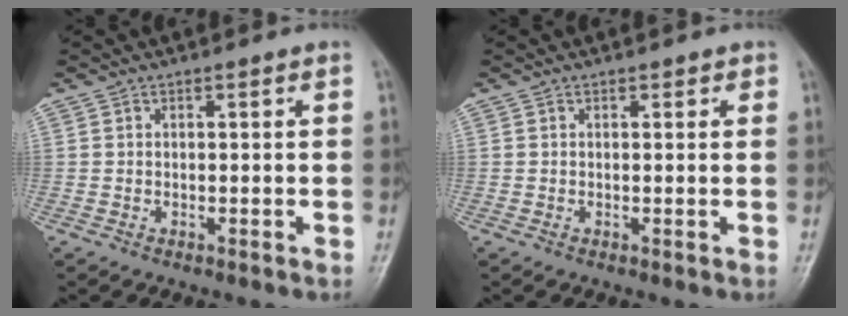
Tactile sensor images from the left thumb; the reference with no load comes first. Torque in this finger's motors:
{"motor_torque": [-0.02, 0.01, -0.18, -0.21, 0.01]}